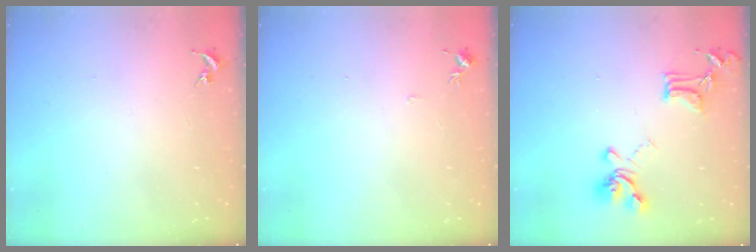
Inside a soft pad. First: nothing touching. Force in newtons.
{"total": 4.3, "press": 4.2, "slide": 0.6}
{"total": 15.9, "press": 15.9, "slide": 1.0}